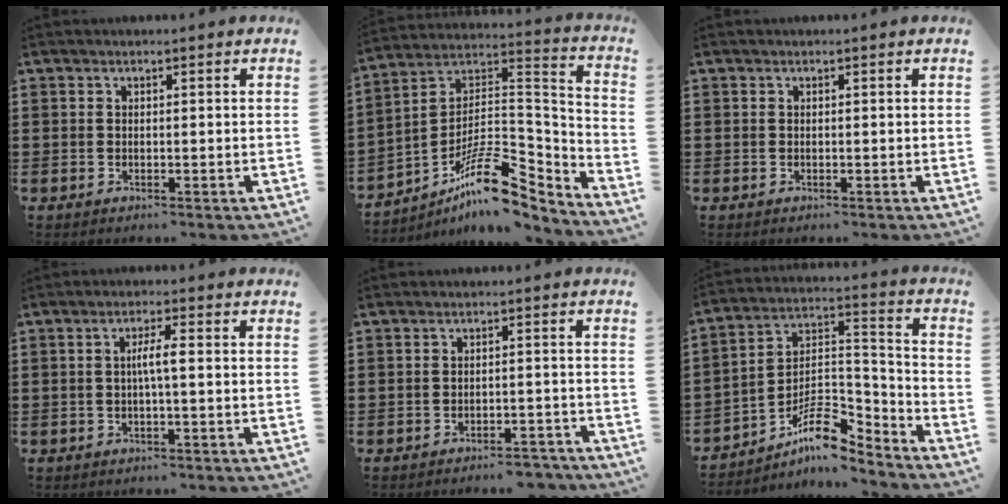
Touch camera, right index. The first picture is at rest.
{"total": 13.6, "force": [-8.7, 5.3, 9.0], "torque": [-0.148, 0.024, -0.158]}
{"total": 0.0}
{"total": 2.8, "force": [-0.2, 0.1, 2.8], "torque": [-0.054, -0.001, -0.006]}
{"total": 3.1, "force": [-3.0, 0.0, 0.6], "torque": [-0.013, 0.001, -0.063]}
{"total": 9.8, "force": [-6.7, 3.9, 6.0], "torque": [-0.112, 0.006, -0.127]}